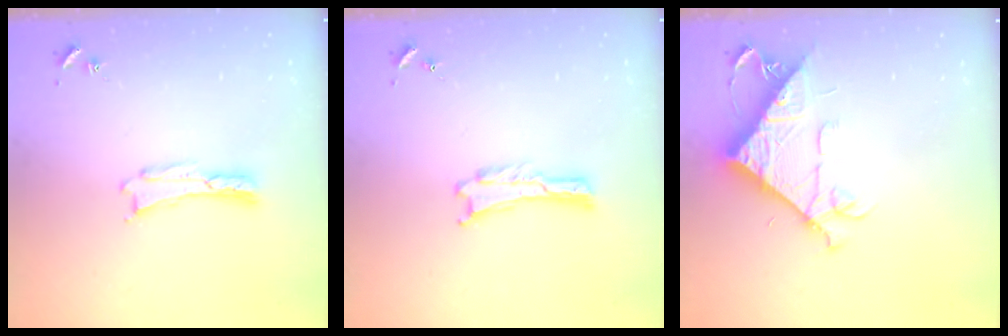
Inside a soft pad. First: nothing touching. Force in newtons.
{"total": 0.0}
{"total": 9.8, "press": 9.7, "slide": 1.2}